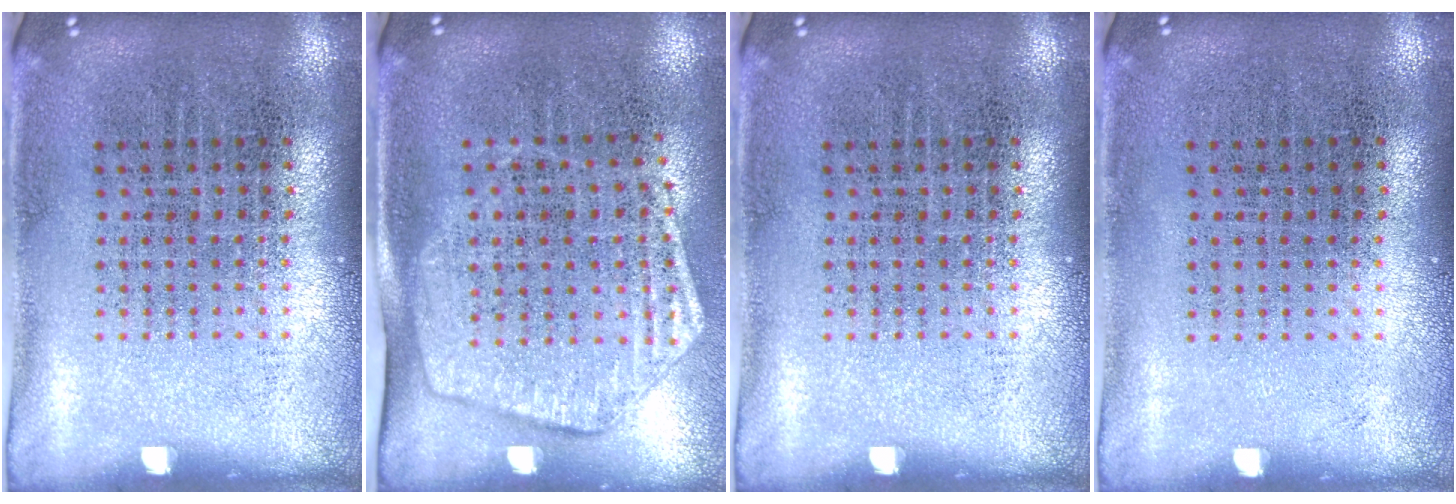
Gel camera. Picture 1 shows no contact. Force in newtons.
{"total": 1.8, "press": 1.5, "slide": 0.8}
{"total": 0.0}
{"total": 0.0}